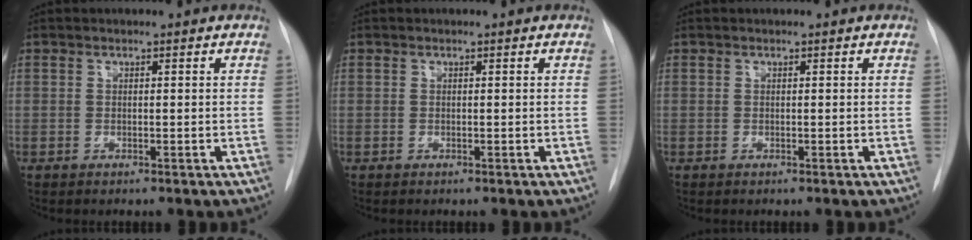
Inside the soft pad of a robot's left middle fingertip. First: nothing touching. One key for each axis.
{"total": 0.0}
{"total": 0.0}